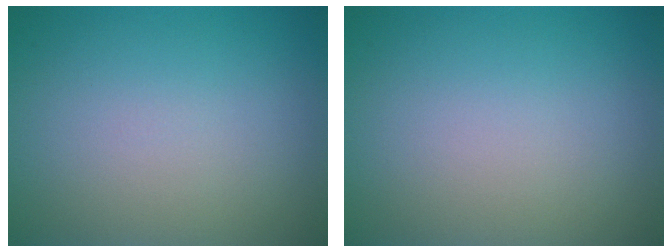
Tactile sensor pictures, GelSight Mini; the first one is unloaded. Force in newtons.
{"total": 0.0}